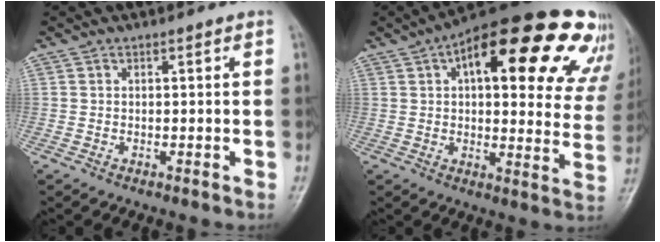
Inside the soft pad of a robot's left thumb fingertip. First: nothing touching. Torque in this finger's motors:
{"motor_torque": [1.12, 1.26, 1.85, -0.92, 0.35]}